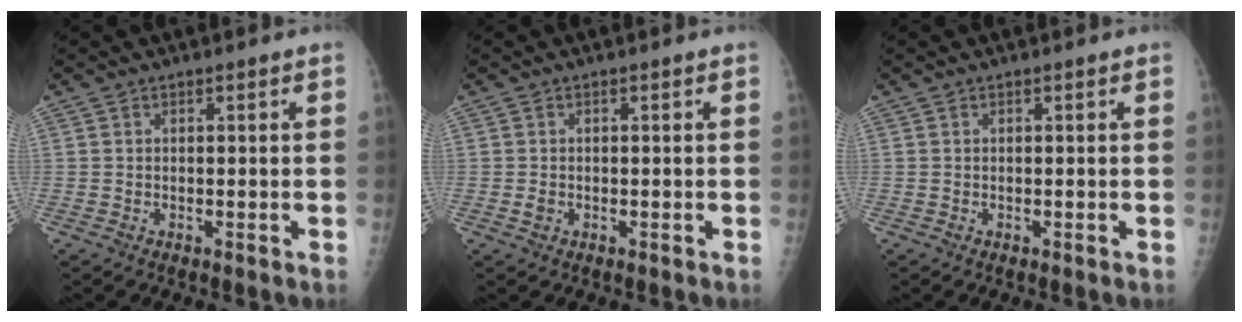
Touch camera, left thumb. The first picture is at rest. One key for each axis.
{"total": 0.9, "fx": -0.2, "fy": 0.7, "fz": 0.5, "tx": -0.008, "ty": 0.000, "tz": -0.002}
{"total": 0.0}